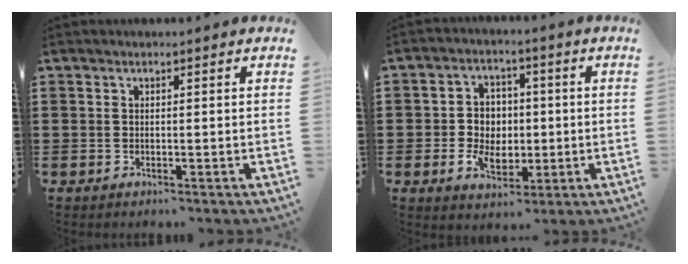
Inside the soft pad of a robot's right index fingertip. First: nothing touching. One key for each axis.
{"total": 5.9, "fx": -0.7, "fy": 4.9, "fz": 3.1, "tx": -0.062, "ty": 0.013, "tz": -0.014}